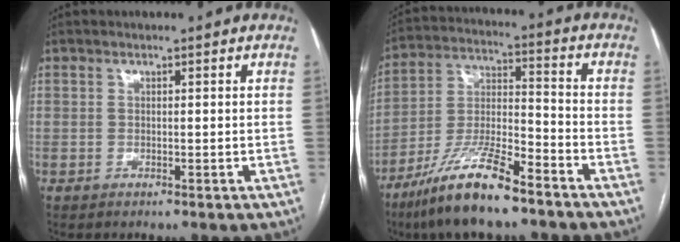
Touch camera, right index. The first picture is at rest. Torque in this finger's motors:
{"motor_torque": [1.13, -1.00, 0.79, 0.19]}